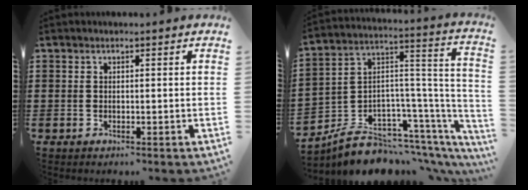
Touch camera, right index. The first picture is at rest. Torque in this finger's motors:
{"motor_torque": [-2.14, 0.00, -0.88, -0.21]}